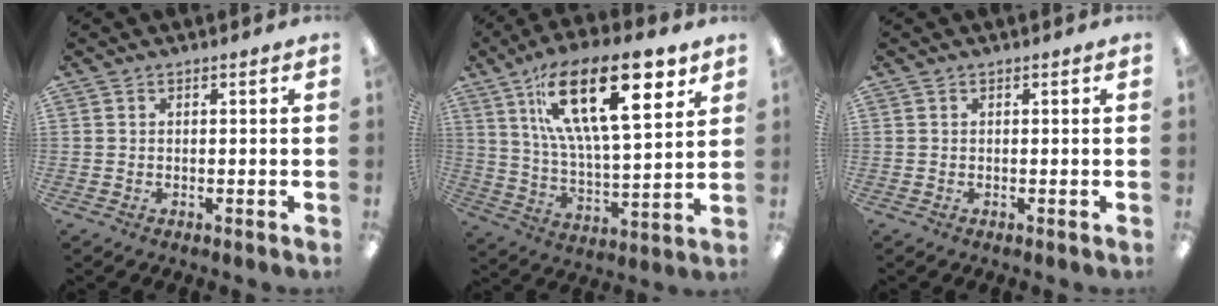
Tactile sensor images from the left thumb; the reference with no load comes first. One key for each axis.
{"total": 24.7, "fx": 12.9, "fy": 9.4, "fz": 18.9, "tx": -0.314, "ty": -0.048, "tz": 0.206}
{"total": 0.0}